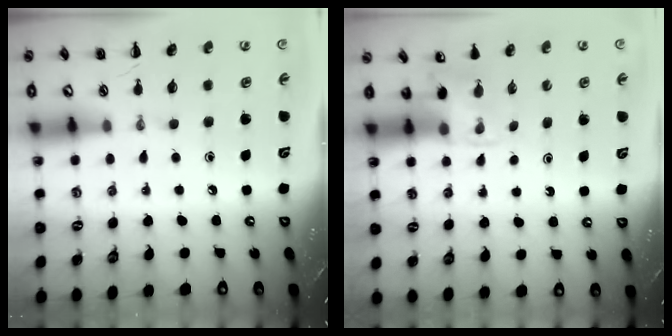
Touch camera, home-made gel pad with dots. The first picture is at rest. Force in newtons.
{"total": 2.6, "press": 2.5, "slide": 0.9}